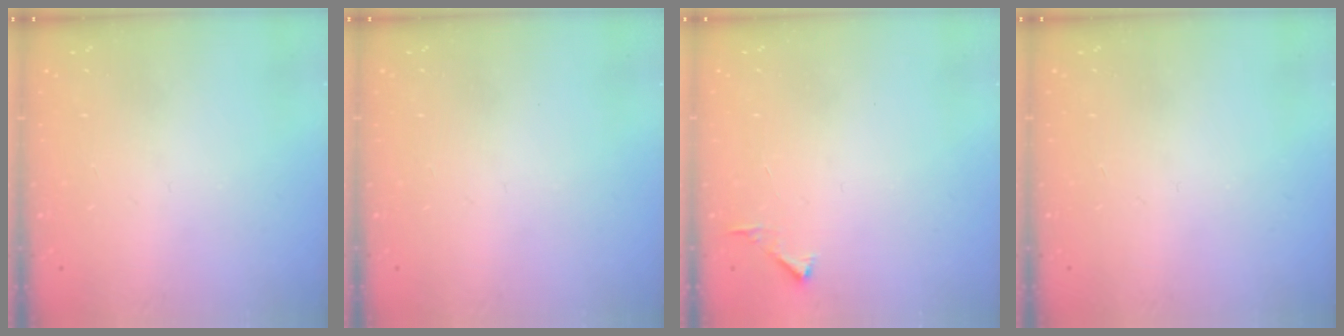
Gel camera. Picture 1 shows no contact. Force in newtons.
{"total": 0.0}
{"total": 2.8, "press": 2.8, "slide": 0.3}
{"total": 0.0}